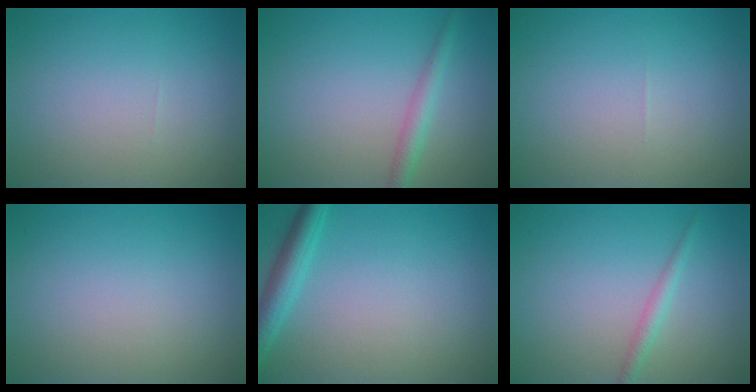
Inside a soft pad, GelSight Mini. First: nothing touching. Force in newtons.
{"total": 1.9, "press": 1.9, "slide": 0.0}
{"total": 0.0}
{"total": 0.0}
{"total": 3.0, "press": 3.0, "slide": 0.2}
{"total": 1.4, "press": 1.4, "slide": 0.0}